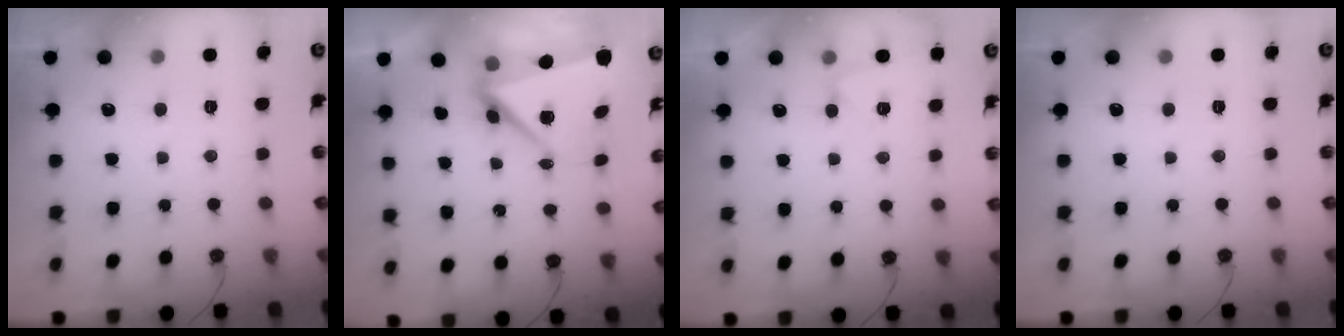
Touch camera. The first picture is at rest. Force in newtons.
{"total": 8.0, "press": 8.0, "slide": 1.0}
{"total": 4.9, "press": 4.1, "slide": 2.6}
{"total": 0.0}